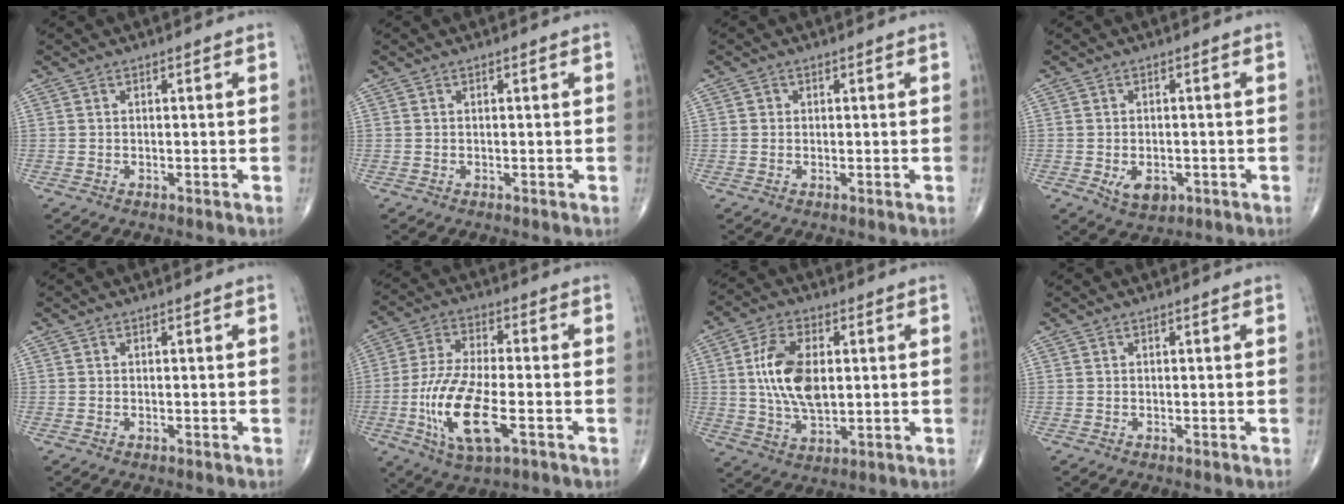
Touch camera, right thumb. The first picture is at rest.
{"total": 0.0}
{"total": 0.7, "force": [0.1, 0.7, 0.1], "torque": [0.002, 0.002, 0.001]}
{"total": 4.7, "force": [-1.5, 3.0, 3.4], "torque": [-0.045, 0.000, -0.015]}
{"total": 0.0}
{"total": 14.7, "force": [-4.3, 5.3, 13.0], "torque": [-0.273, 0.007, -0.076]}
{"total": 12.6, "force": [1.6, 6.9, 10.3], "torque": [-0.190, -0.004, 0.033]}
{"total": 0.0}